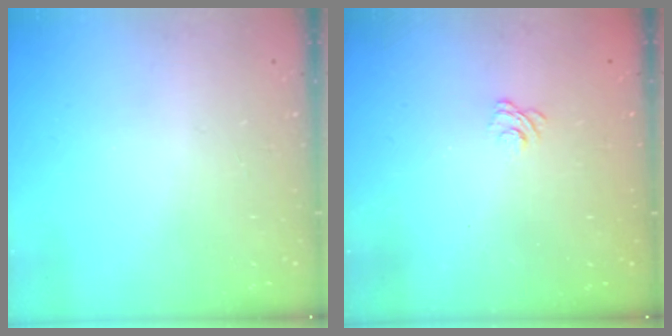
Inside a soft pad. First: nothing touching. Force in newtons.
{"total": 2.1, "press": 1.8, "slide": 1.1}